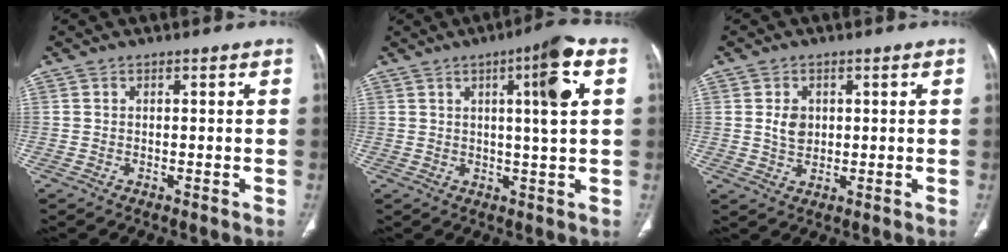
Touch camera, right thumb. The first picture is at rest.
{"total": 9.7, "force": [2.7, 1.1, 9.2], "torque": [-0.140, 0.002, 0.038]}
{"total": 3.9, "force": [0.7, 3.0, 2.4], "torque": [-0.029, -0.005, 0.017]}